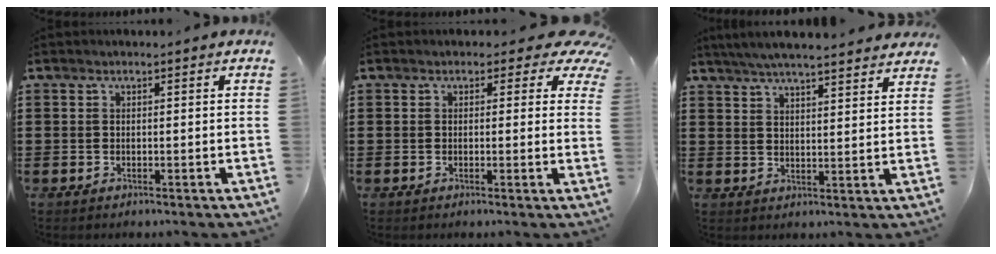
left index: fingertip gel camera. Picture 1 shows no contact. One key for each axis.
{"total": 2.6, "fx": 1.4, "fy": 1.4, "fz": 1.6, "tx": -0.016, "ty": -0.006, "tz": 0.017}
{"total": 5.2, "fx": 4.9, "fy": -0.1, "fz": 1.7, "tx": -0.048, "ty": -0.016, "tz": 0.088}